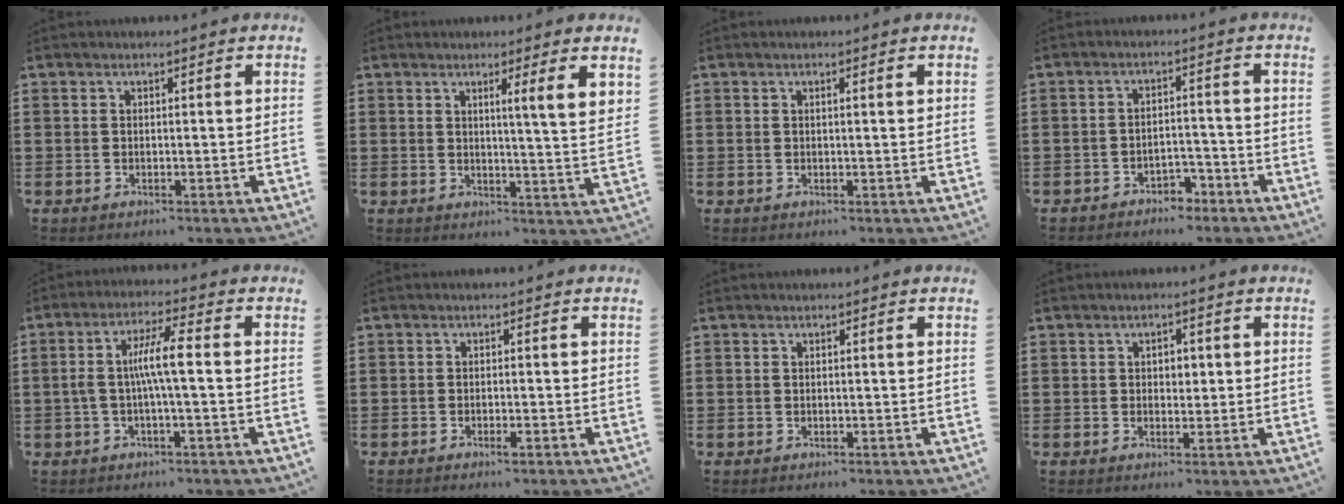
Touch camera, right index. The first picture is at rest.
{"total": 4.2, "force": [2.4, -1.1, 3.3], "torque": [-0.055, -0.019, 0.035]}
{"total": 0.7, "force": [0.2, -0.1, 0.6], "torque": [-0.012, -0.001, 0.003]}
{"total": 3.0, "force": [-2.7, 1.2, 0.6], "torque": [-0.016, 0.007, -0.056]}
{"total": 6.8, "force": [-0.4, 1.1, 6.7], "torque": [-0.138, 0.001, -0.017]}
{"total": 0.9, "force": [-0.7, 0.1, 0.5], "torque": [-0.013, -0.004, -0.013]}
{"total": 0.0}
{"total": 1.9, "force": [0.2, 1.3, 1.3], "torque": [-0.019, 0.006, -0.001]}